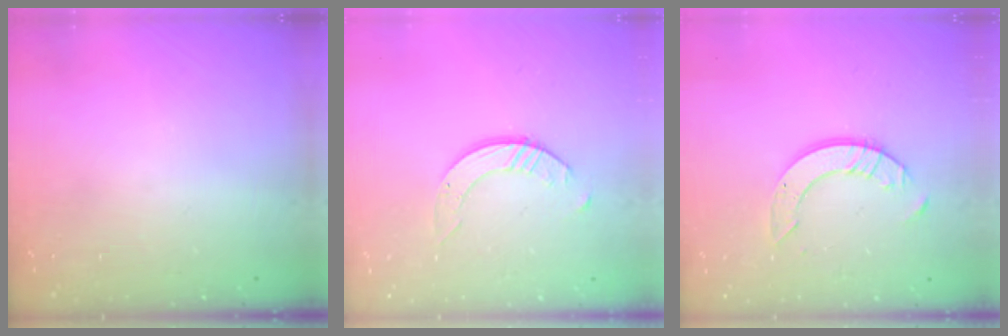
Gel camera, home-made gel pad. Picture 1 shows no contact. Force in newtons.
{"total": 3.1, "press": 3.1, "slide": 0.3}
{"total": 6.9, "press": 6.8, "slide": 0.7}